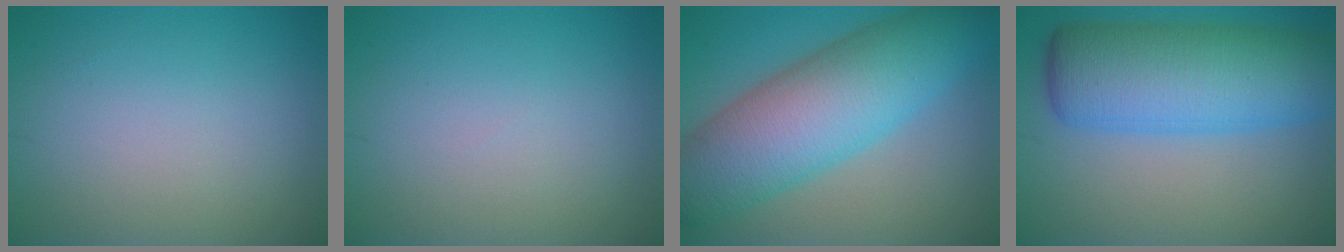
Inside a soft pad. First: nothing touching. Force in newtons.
{"total": 0.0}
{"total": 11.3, "press": 11.2, "slide": 0.1}
{"total": 10.5, "press": 10.5, "slide": 0.3}